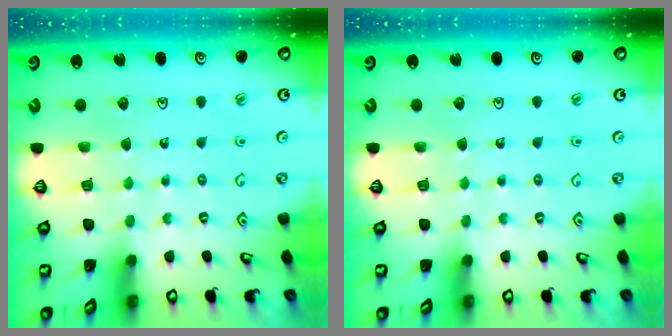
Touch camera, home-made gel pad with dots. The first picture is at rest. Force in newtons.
{"total": 0.0}